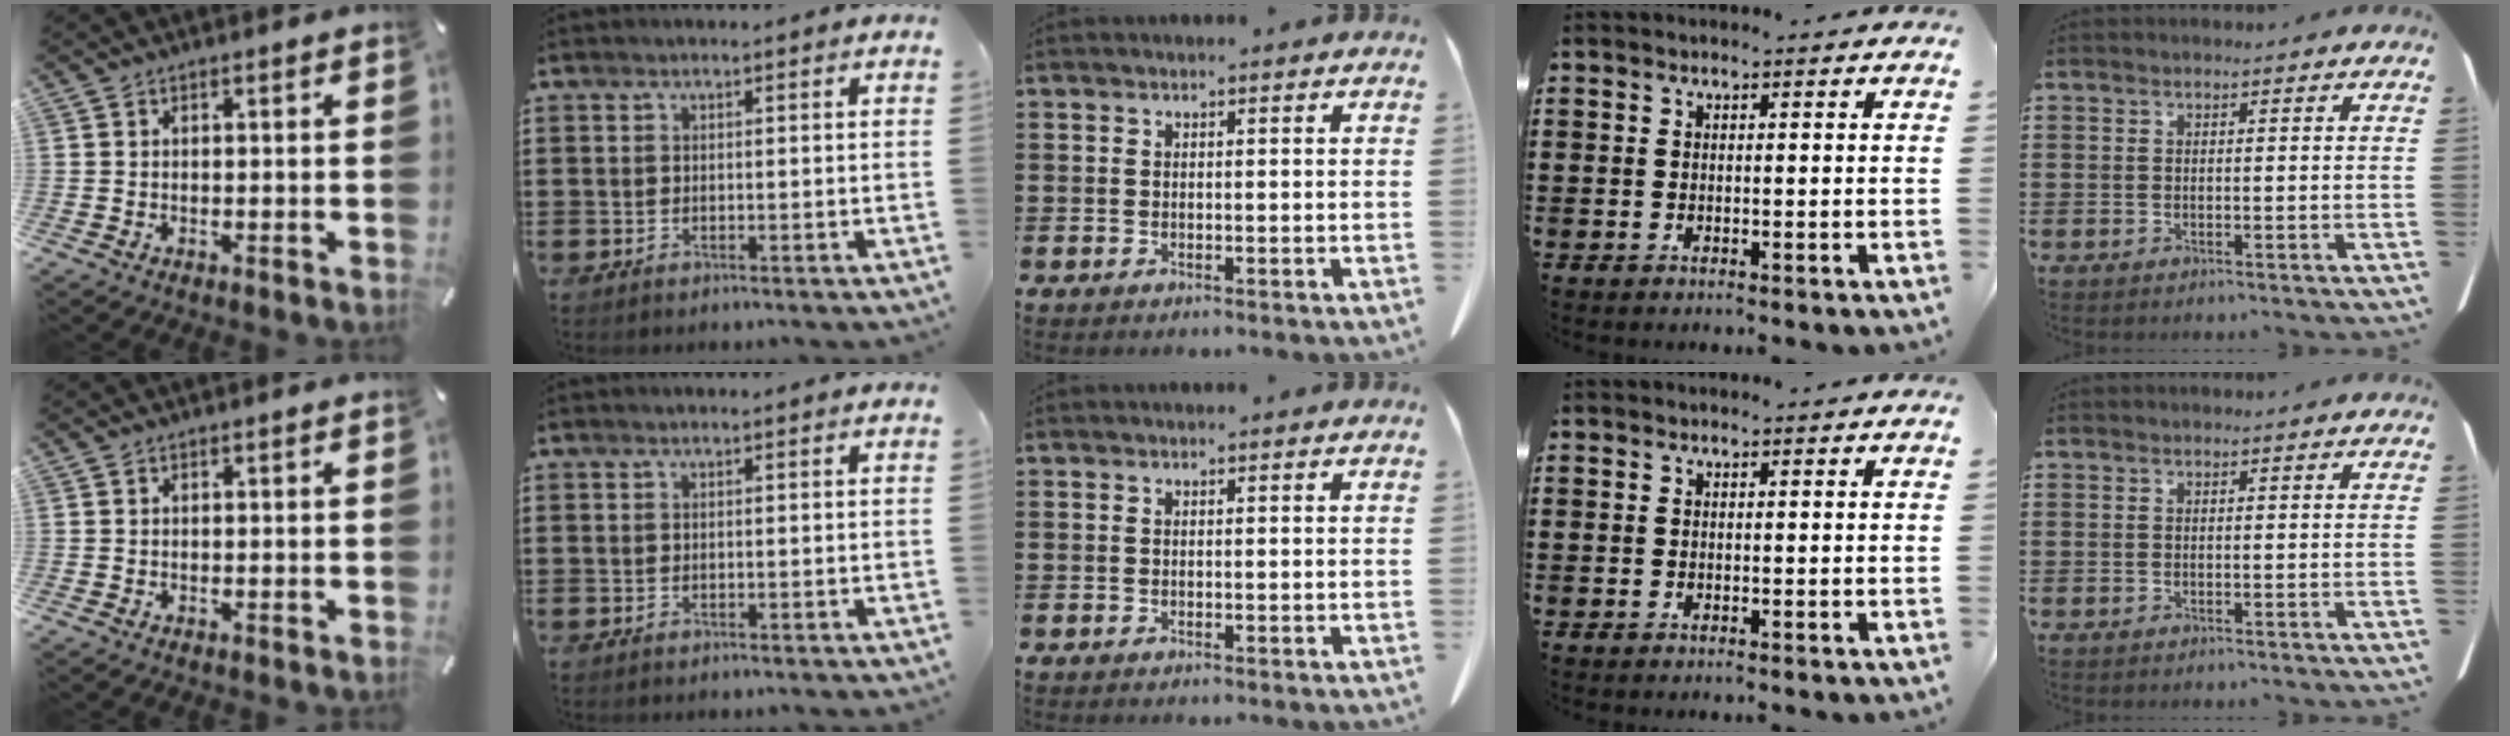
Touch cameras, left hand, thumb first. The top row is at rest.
{}